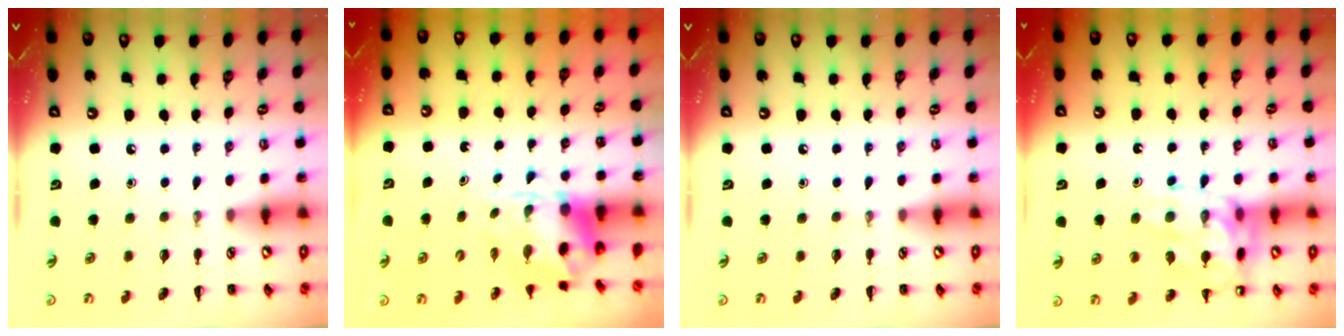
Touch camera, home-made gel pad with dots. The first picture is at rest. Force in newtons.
{"total": 5.8, "press": 5.7, "slide": 1.1}
{"total": 0.0}
{"total": 15.8, "press": 15.6, "slide": 2.1}